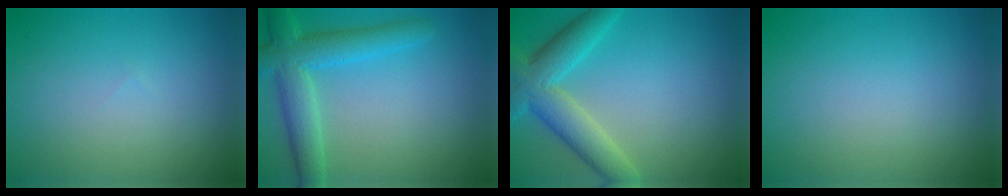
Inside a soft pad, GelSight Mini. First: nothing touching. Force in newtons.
{"total": 5.6, "press": 5.6, "slide": 0.2}
{"total": 5.9, "press": 5.9, "slide": 0.4}
{"total": 0.0}